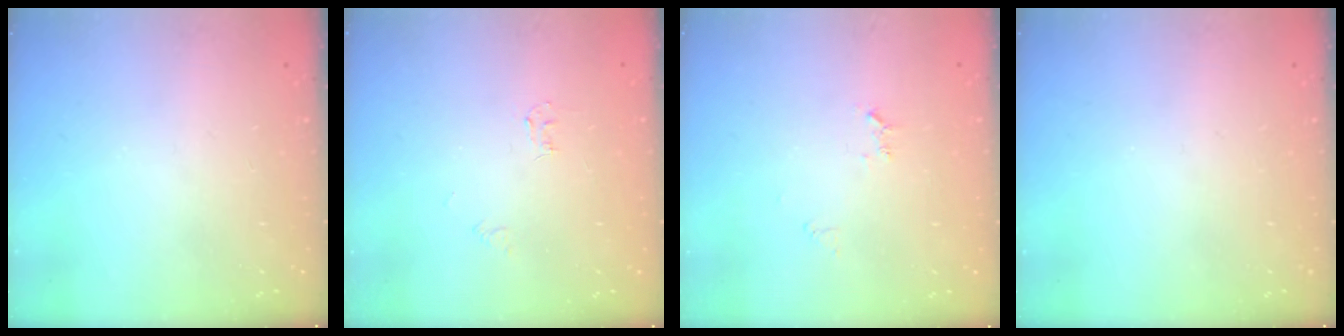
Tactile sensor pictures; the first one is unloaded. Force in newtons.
{"total": 2.8, "press": 2.8, "slide": 0.4}
{"total": 5.3, "press": 5.3, "slide": 0.6}
{"total": 0.0}